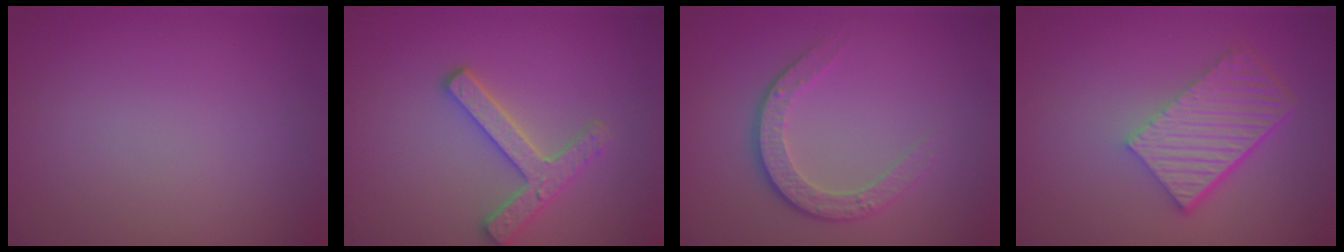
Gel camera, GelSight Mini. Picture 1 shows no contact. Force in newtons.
{"total": 3.6, "press": 3.0, "slide": 2.0}
{"total": 3.5, "press": 2.7, "slide": 2.3}
{"total": 6.0, "press": 4.2, "slide": 4.2}